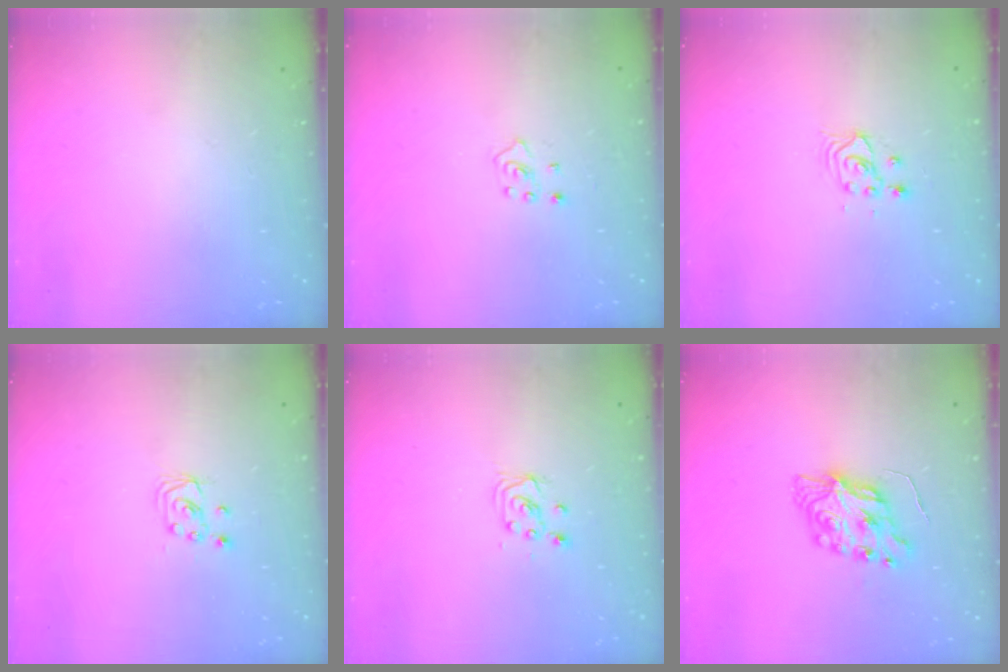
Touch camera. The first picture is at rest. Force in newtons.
{"total": 2.4, "press": 2.4, "slide": 0.5}
{"total": 3.6, "press": 3.6, "slide": 0.3}
{"total": 2.4, "press": 2.4, "slide": 0.2}
{"total": 3.8, "press": 3.8, "slide": 0.3}
{"total": 7.9, "press": 7.9, "slide": 0.2}